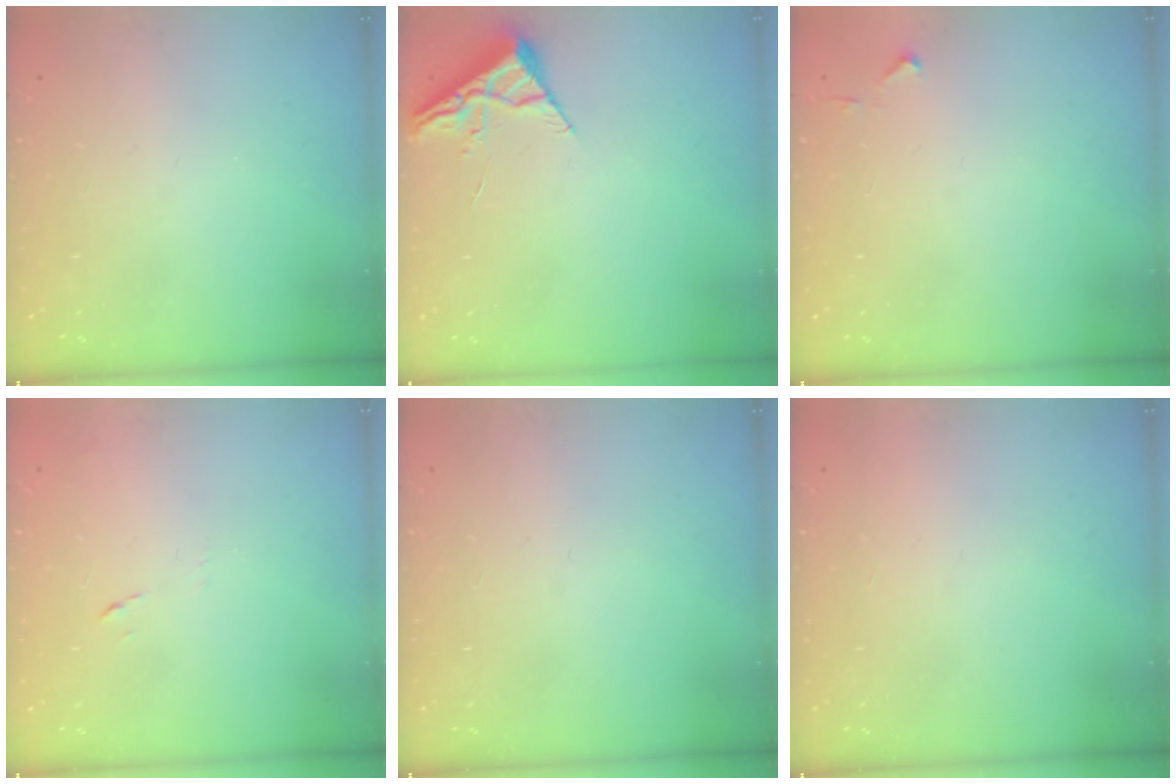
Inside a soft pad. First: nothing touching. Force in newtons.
{"total": 3.7, "press": 3.6, "slide": 0.5}
{"total": 3.7, "press": 3.7, "slide": 0.6}
{"total": 7.2, "press": 7.2, "slide": 0.6}
{"total": 0.0}
{"total": 1.5, "press": 1.5, "slide": 0.1}